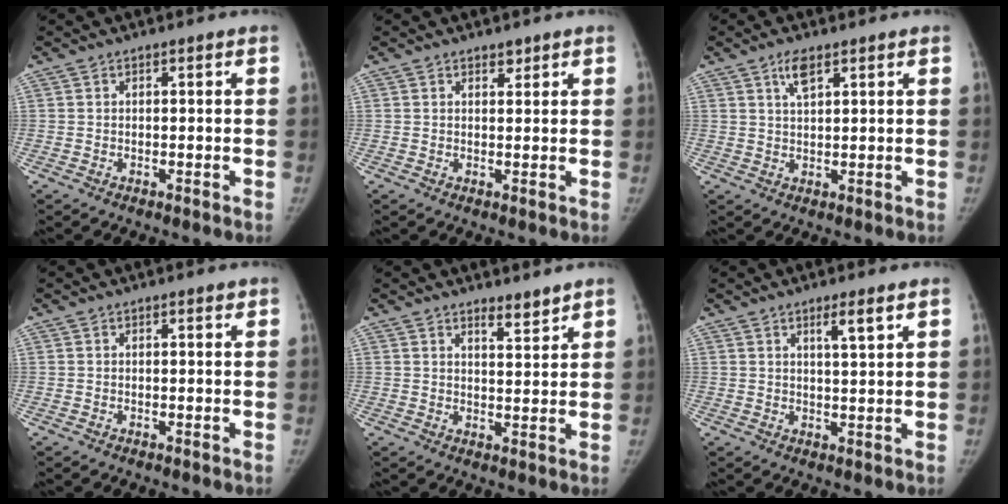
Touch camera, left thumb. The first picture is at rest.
{"total": 1.3, "force": [1.1, 0.7, 0.4], "torque": [0.004, -0.008, 0.014]}
{"total": 3.5, "force": [2.1, 1.2, 2.6], "torque": [-0.046, -0.006, 0.042]}
{"total": 0.5, "force": [0.4, 0.2, 0.3], "torque": [-0.006, -0.002, 0.005]}
{"total": 3.3, "force": [2.9, 0.8, 1.4], "torque": [-0.012, -0.027, 0.045]}
{"total": 3.8, "force": [2.3, 0.4, 3.0], "torque": [-0.049, -0.018, 0.040]}